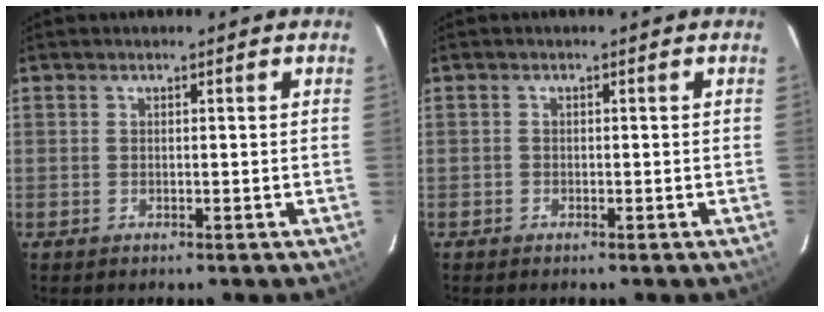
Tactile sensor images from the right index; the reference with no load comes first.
{"total": 0.6, "force": [-0.5, 0.4, 0.0], "torque": [0.000, 0.003, -0.010]}